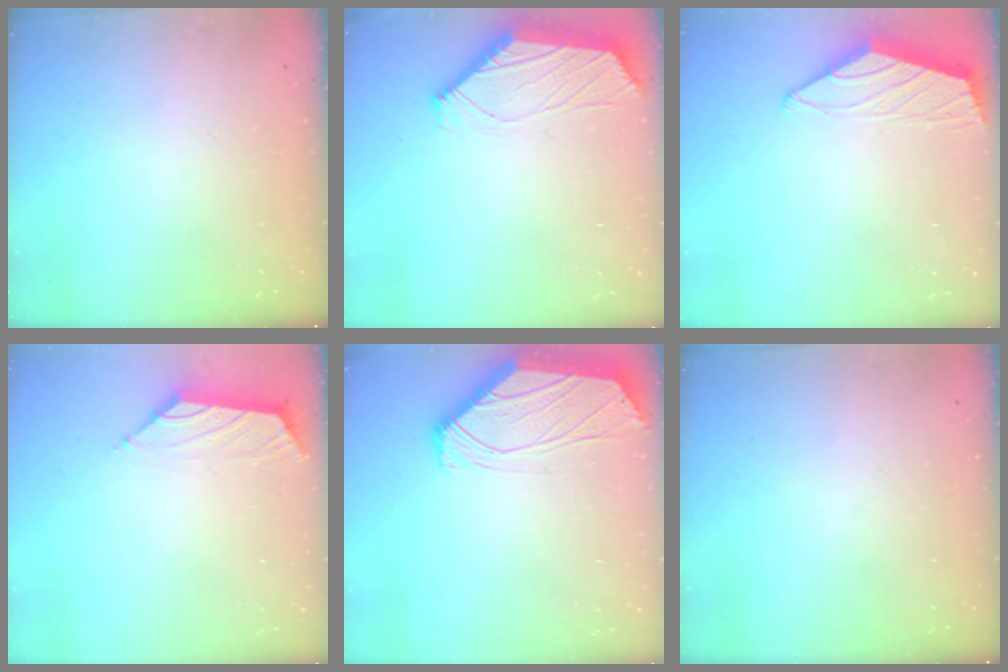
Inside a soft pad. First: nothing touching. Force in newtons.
{"total": 1.8, "press": 1.8, "slide": 0.2}
{"total": 1.4, "press": 1.3, "slide": 0.5}
{"total": 1.5, "press": 1.4, "slide": 0.6}
{"total": 0.8, "press": 0.8, "slide": 0.1}
{"total": 0.0}